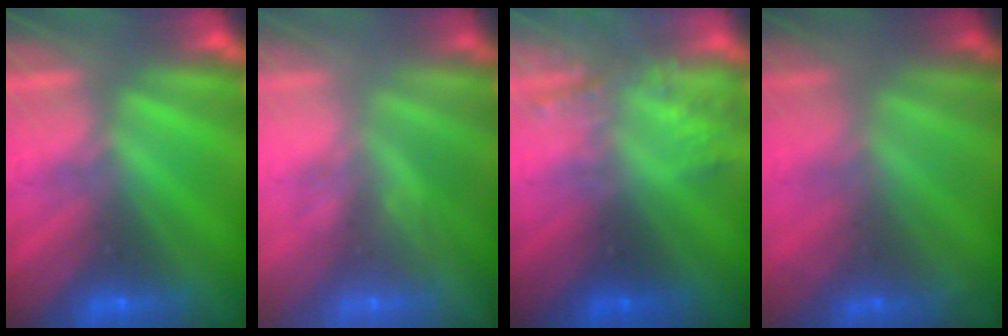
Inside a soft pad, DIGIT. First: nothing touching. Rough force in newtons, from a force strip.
{"total": 2.3}
{"total": 2.1}
{"total": 1.5}